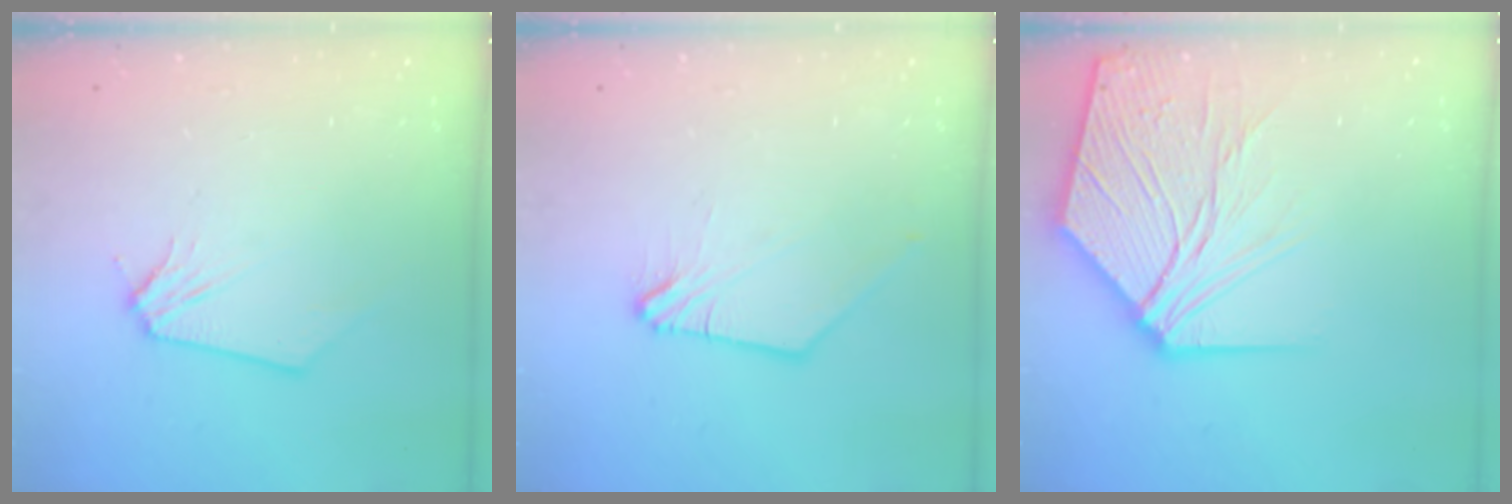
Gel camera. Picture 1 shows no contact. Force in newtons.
{"total": 1.0, "press": 1.0, "slide": 0.2}
{"total": 16.6, "press": 16.3, "slide": 2.9}